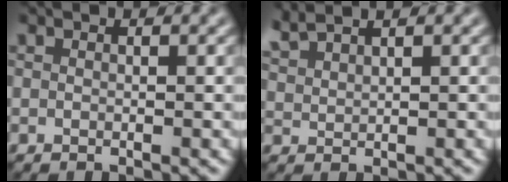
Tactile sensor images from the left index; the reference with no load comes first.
{"total": 2.4, "force": [2.3, 0.3, 0.7], "torque": [-0.018, 0.011, 0.053]}